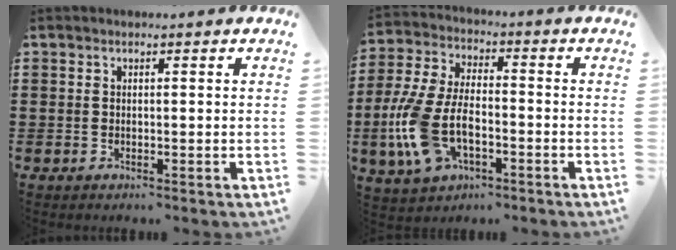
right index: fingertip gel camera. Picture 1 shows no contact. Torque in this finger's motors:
{"motor_torque": [2.14, 0.00, 1.05, 0.21]}